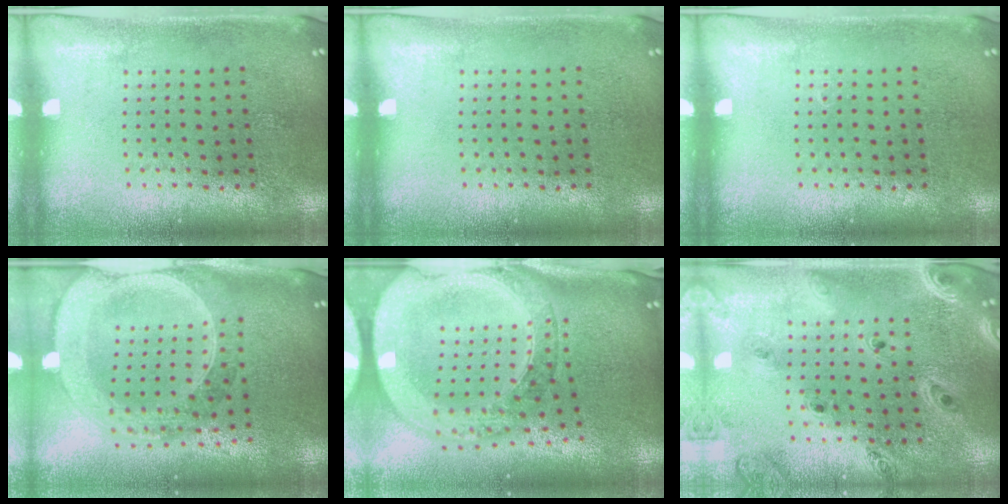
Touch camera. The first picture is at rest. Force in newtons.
{"total": 0.0}
{"total": 0.0}
{"total": 2.9, "press": 2.5, "slide": 1.5}
{"total": 3.8, "press": 3.0, "slide": 2.4}
{"total": 1.5, "press": 1.5, "slide": 0.3}